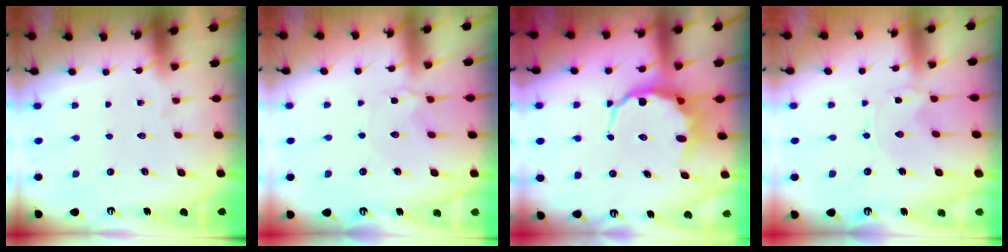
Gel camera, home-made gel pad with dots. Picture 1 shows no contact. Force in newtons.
{"total": 3.8, "press": 3.8, "slide": 0.5}
{"total": 5.7, "press": 5.5, "slide": 1.7}
{"total": 0.0}